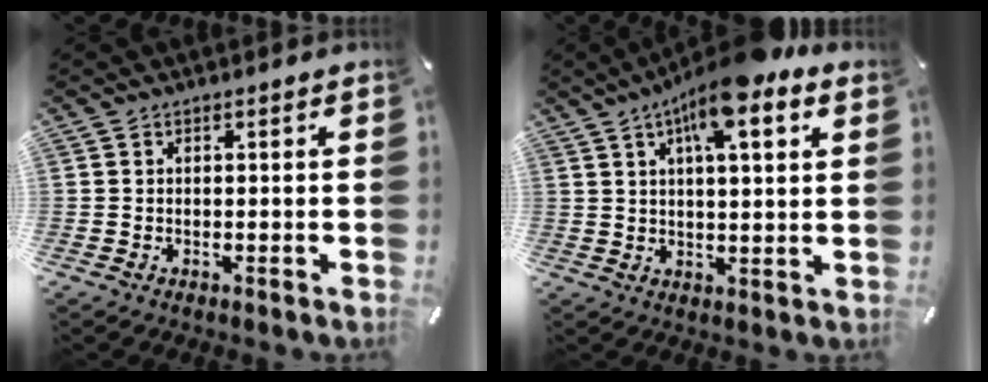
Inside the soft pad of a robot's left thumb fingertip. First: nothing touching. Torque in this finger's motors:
{"motor_torque": [3.21, 1.80, 1.39, -1.38, 0.43]}